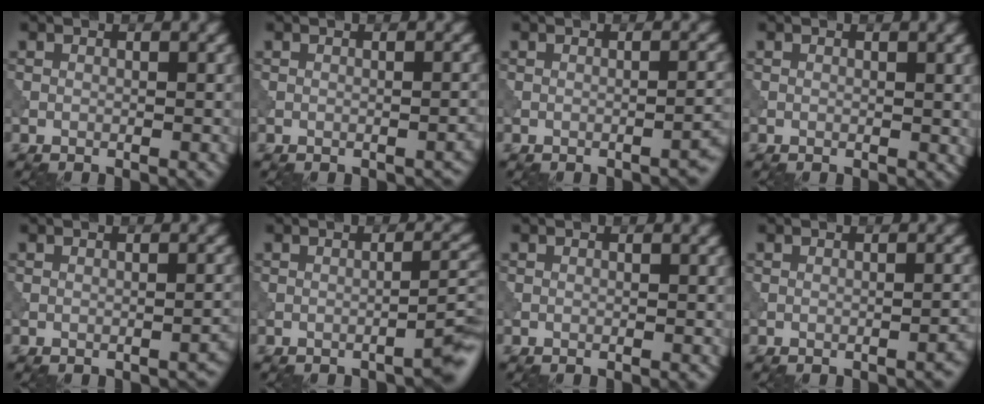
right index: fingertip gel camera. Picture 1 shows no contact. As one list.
[{"total": 0.7, "force": [-0.5, 0.3, 0.3], "torque": [-0.007, -0.003, -0.006]}, {"total": 1.6, "force": [-1.1, 0.4, 1.0], "torque": [-0.010, 0.006, -0.017]}, {"total": 0.7, "force": [0.4, 0.5, 0.2], "torque": [0.000, 0.001, 0.005]}, {"total": 1.0, "force": [-0.8, 0.3, 0.4], "torque": [-0.007, -0.001, -0.011]}, {"total": 2.7, "force": [-2.0, 0.3, 1.9], "torque": [-0.018, 0.018, -0.037]}, {"total": 0.0}, {"total": 1.1, "force": [-0.8, 0.3, 0.8], "torque": [-0.009, 0.003, -0.012]}]